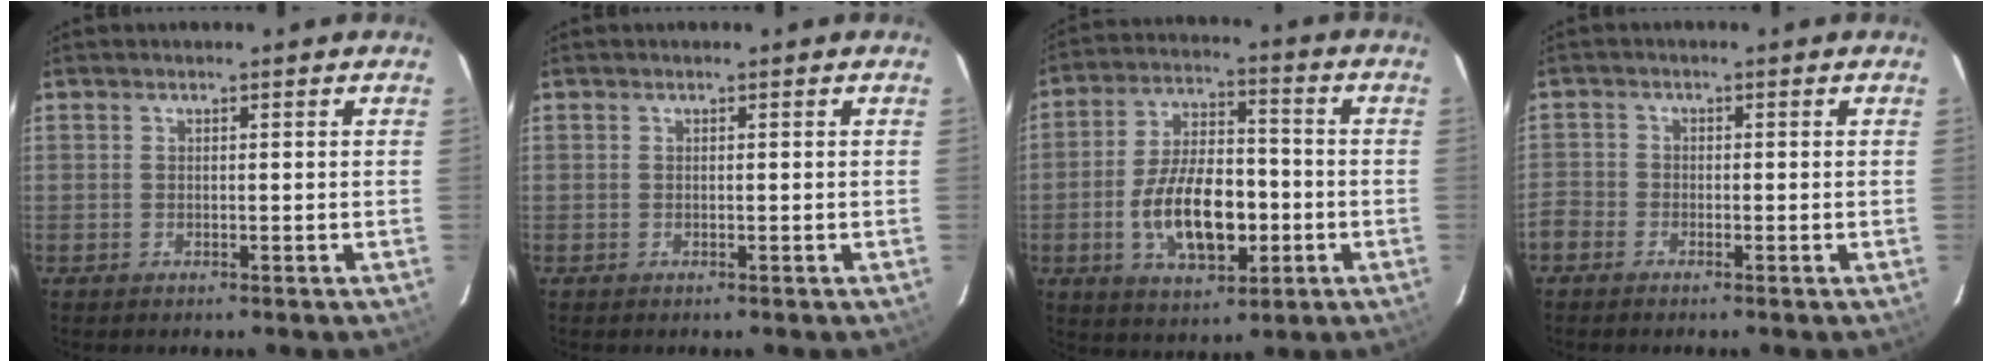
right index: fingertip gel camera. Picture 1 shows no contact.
{"total": 0.0}
{"total": 14.4, "force": [-3.7, 7.2, 11.9], "torque": [-0.230, 0.006, -0.053]}
{"total": 4.2, "force": [-2.6, 3.2, 0.9], "torque": [-0.033, 0.003, -0.060]}